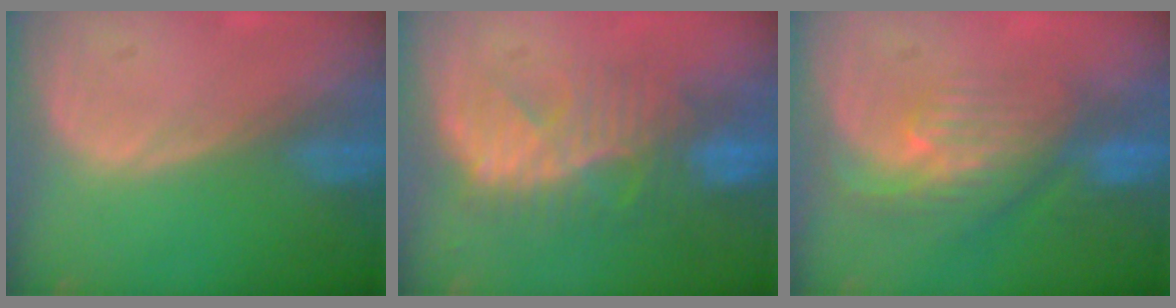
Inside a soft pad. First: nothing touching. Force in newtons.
{"total": 9.8, "press": 9.0, "slide": 3.9}
{"total": 8.0, "press": 7.1, "slide": 3.7}